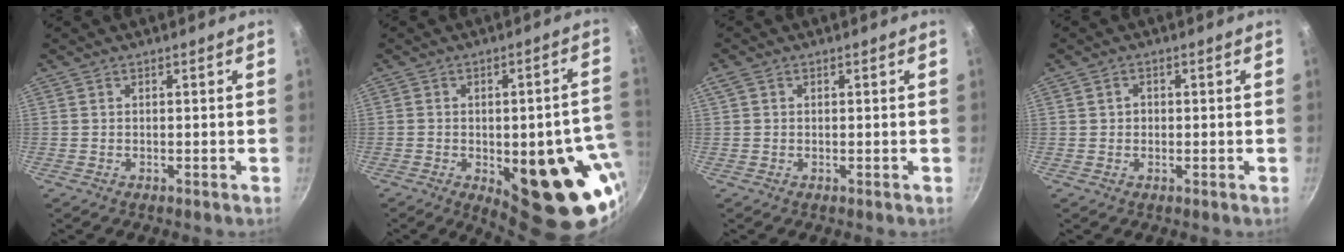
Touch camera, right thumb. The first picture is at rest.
{"total": 21.0, "force": [-5.4, 8.6, 18.5], "torque": [-0.176, 0.009, -0.061]}
{"total": 1.7, "force": [0.5, 1.2, 1.0], "torque": [-0.022, 0.006, 0.011]}
{"total": 1.6, "force": [0.3, 1.4, 0.8], "torque": [-0.009, 0.003, 0.005]}